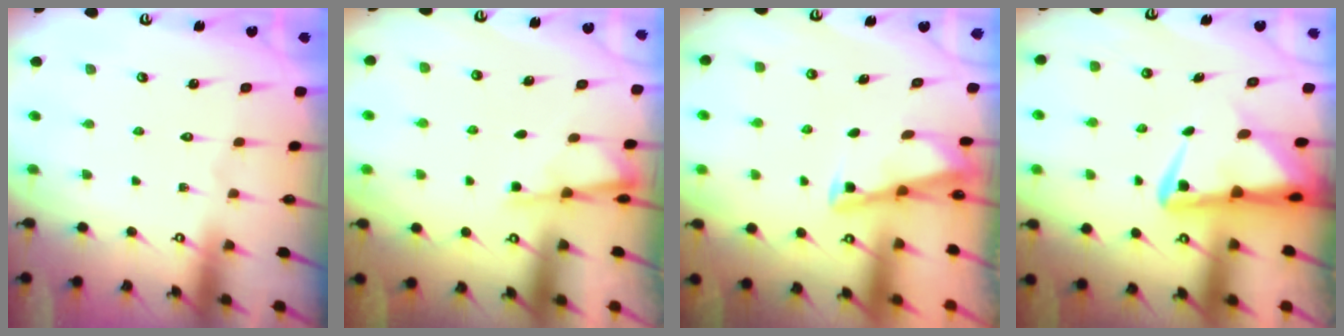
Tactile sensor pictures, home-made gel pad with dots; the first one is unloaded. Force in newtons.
{"total": 3.4, "press": 3.4, "slide": 0.6}
{"total": 3.0, "press": 3.0, "slide": 0.3}
{"total": 5.4, "press": 5.3, "slide": 0.8}